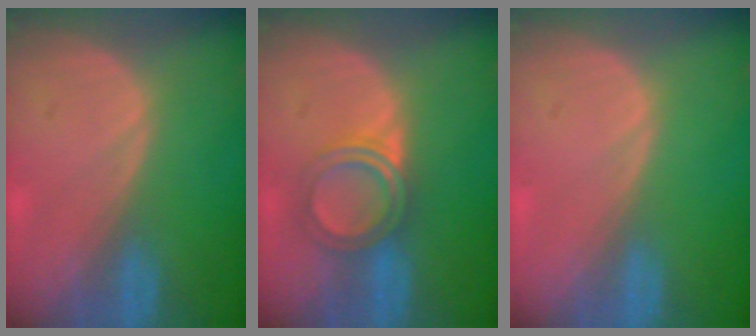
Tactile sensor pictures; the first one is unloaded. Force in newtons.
{"total": 5.0, "press": 4.7, "slide": 1.6}
{"total": 0.0}